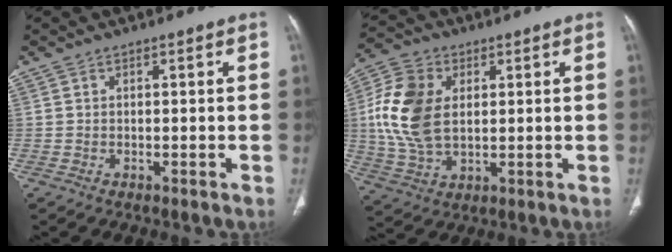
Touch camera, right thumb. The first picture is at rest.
{"total": 13.7, "force": [2.0, 8.8, 10.4], "torque": [-0.215, 0.002, 0.039]}